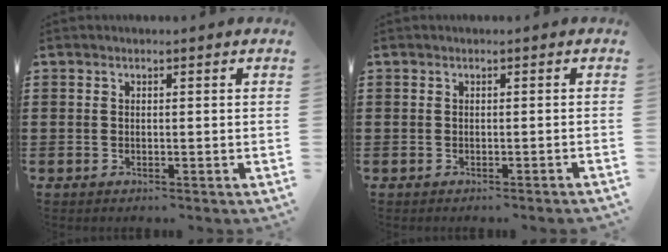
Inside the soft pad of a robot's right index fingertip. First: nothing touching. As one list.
[{"total": 0.6, "force": [-0.4, -0.1, 0.3], "torque": [-0.007, -0.003, -0.008]}]